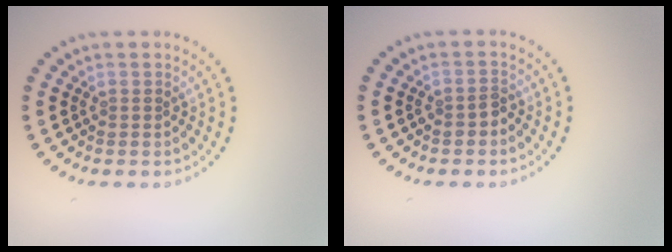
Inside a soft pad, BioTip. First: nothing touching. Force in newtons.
{"total": 1.1, "press": 1.1, "slide": 0.4}